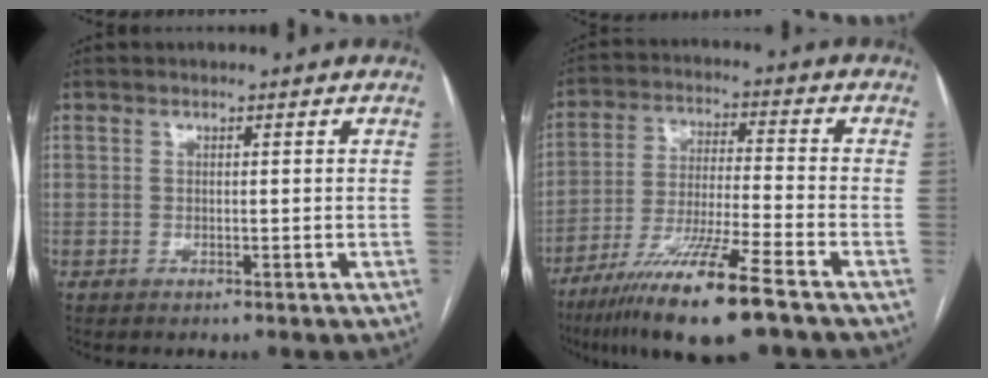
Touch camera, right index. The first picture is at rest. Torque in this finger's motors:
{"motor_torque": [1.12, -1.02, 0.87, 0.21]}